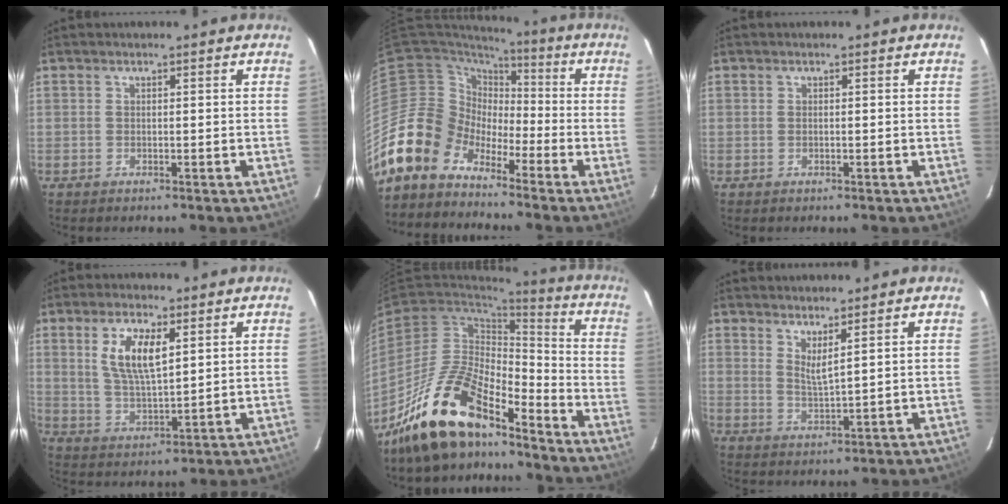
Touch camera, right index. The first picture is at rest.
{"total": 11.2, "force": [-8.0, 7.7, 1.3], "torque": [-0.038, 0.031, -0.162]}
{"total": 0.0}
{"total": 8.7, "force": [3.3, 3.1, 7.4], "torque": [-0.143, 0.000, 0.070]}
{"total": 17.5, "force": [-13.8, 5.9, 8.9], "torque": [-0.179, 0.006, -0.253]}
{"total": 3.7, "force": [2.8, -0.2, 2.4], "torque": [-0.041, -0.008, 0.045]}